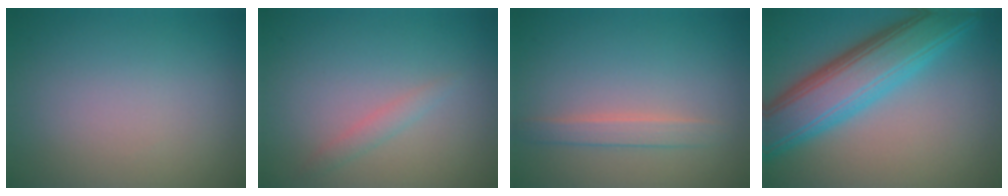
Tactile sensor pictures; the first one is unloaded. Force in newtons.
{"total": 1.1, "press": 1.1, "slide": 0.2}
{"total": 1.8, "press": 1.8, "slide": 0.2}
{"total": 8.0, "press": 8.0, "slide": 0.2}